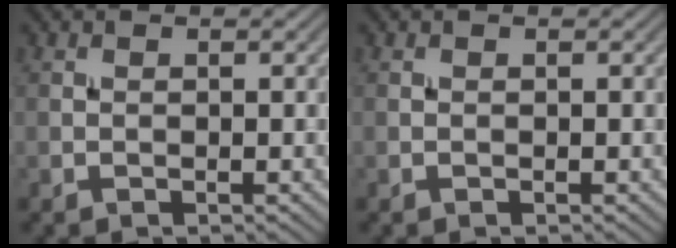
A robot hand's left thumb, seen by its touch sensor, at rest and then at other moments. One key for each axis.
{"total": 0.0}